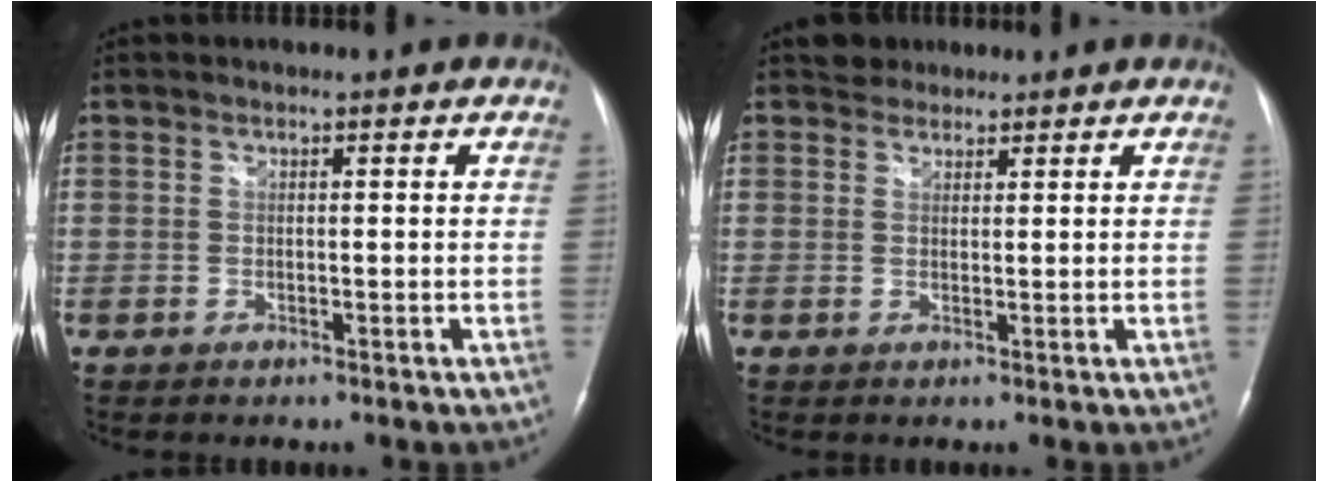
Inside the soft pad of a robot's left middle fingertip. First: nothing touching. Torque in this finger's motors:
{"motor_torque": [0.03, -0.02, -0.07, 0.00]}